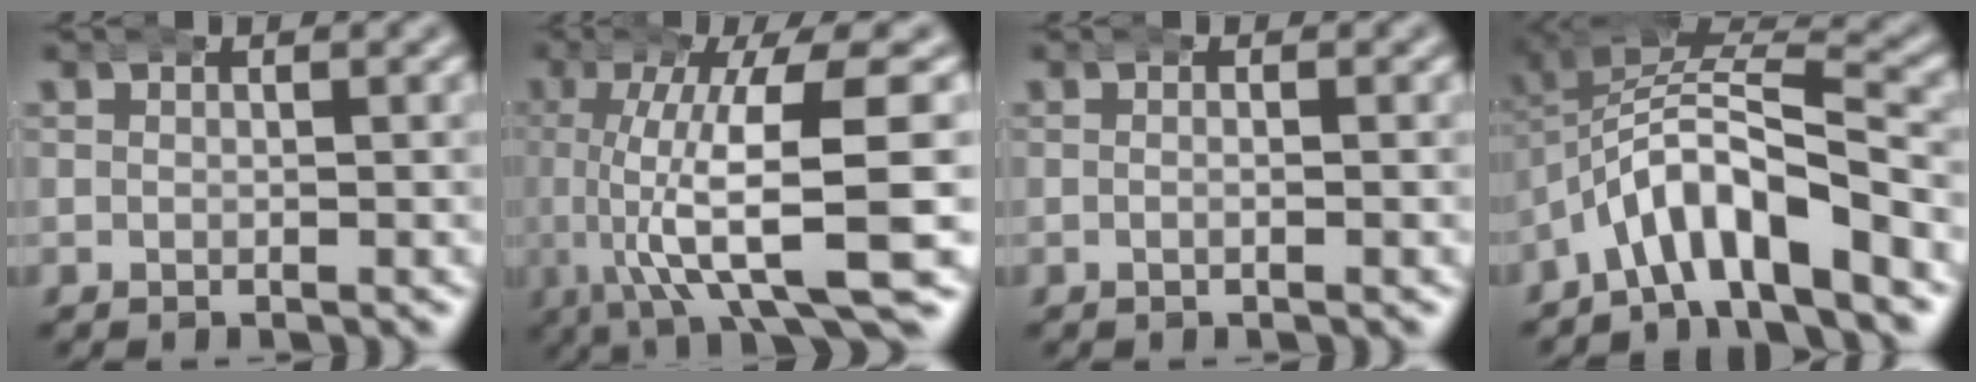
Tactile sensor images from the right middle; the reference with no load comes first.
{"total": 11.4, "force": [-1.1, 4.2, 10.5], "torque": [-0.181, -0.022, -0.004]}
{"total": 0.8, "force": [-0.3, 0.1, 0.7], "torque": [-0.009, 0.003, -0.010]}
{"total": 7.1, "force": [-2.6, 4.2, 5.0], "torque": [-0.094, -0.005, -0.044]}